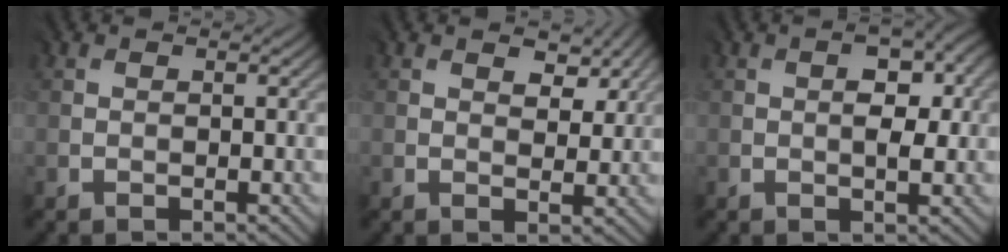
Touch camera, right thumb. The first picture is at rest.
{"total": 4.1, "force": [2.2, 2.3, 2.6], "torque": [-0.037, -0.009, 0.035]}
{"total": 3.9, "force": [0.3, 1.7, 3.5], "torque": [-0.055, -0.003, 0.007]}